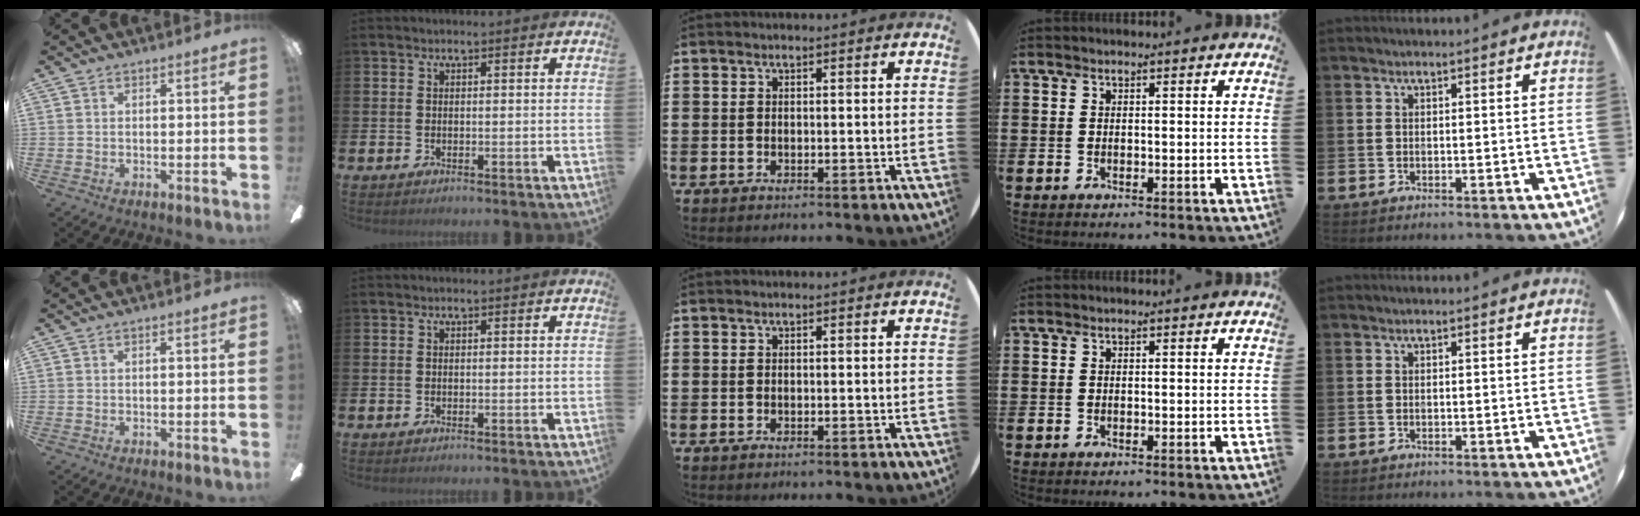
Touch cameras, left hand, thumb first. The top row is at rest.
{}